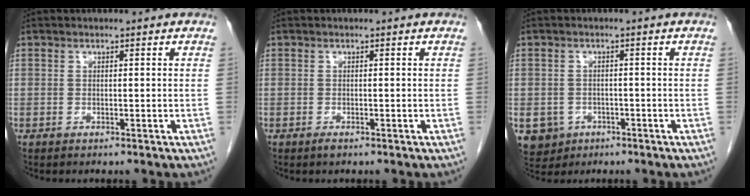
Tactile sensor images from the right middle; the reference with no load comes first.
{"total": 0.7, "force": [-0.5, 0.2, 0.4], "torque": [-0.008, -0.001, -0.006]}
{"total": 5.9, "force": [-2.5, 5.1, 1.3], "torque": [-0.025, 0.003, -0.032]}